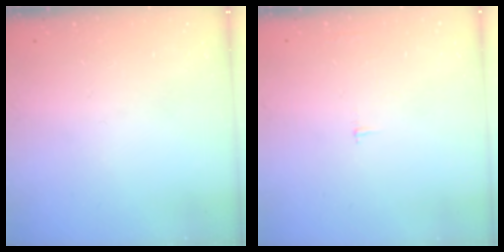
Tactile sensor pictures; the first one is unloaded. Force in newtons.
{"total": 2.1, "press": 2.1, "slide": 0.2}